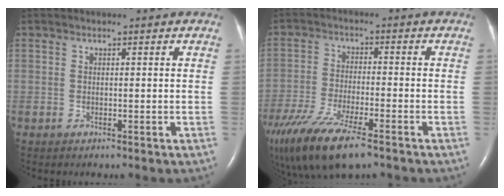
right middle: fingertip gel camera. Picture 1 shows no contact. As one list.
[{"total": 16.5, "force": [-11.5, 4.0, 11.2], "torque": [-0.250, -0.042, -0.201]}]